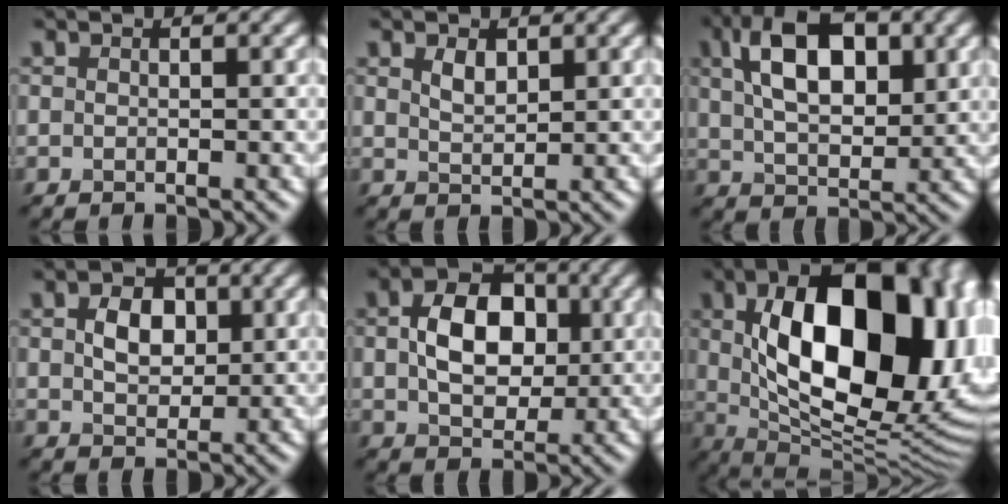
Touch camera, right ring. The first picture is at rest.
{"total": 0.5, "force": [0.5, -0.2, -0.1], "torque": [-0.026, 0.000, 0.039]}
{"total": 7.4, "force": [2.6, 3.8, 5.8], "torque": [-0.123, 0.015, 0.066]}
{"total": 1.7, "force": [0.3, 1.3, 1.1], "torque": [-0.048, 0.004, 0.031]}
{"total": 5.2, "force": [0.5, 3.6, 3.8], "torque": [-0.089, 0.005, 0.032]}
{"total": 16.2, "force": [2.5, 8.5, 13.5], "torque": [-0.223, -0.007, 0.076]}